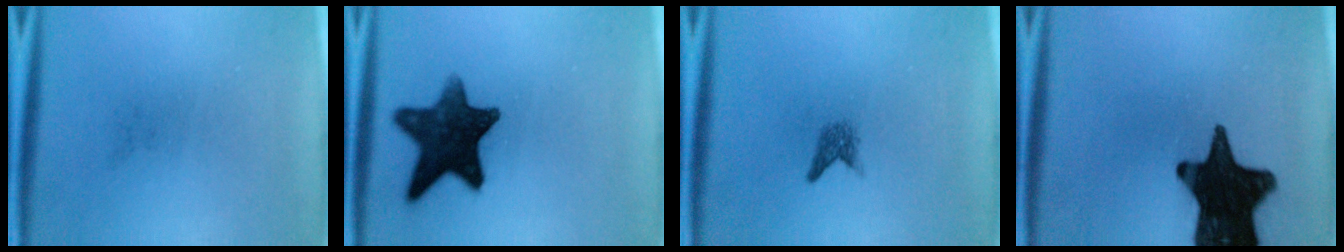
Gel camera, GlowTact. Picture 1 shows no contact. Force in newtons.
{"total": 13.5}
{"total": 1.5}
{"total": 18.8}